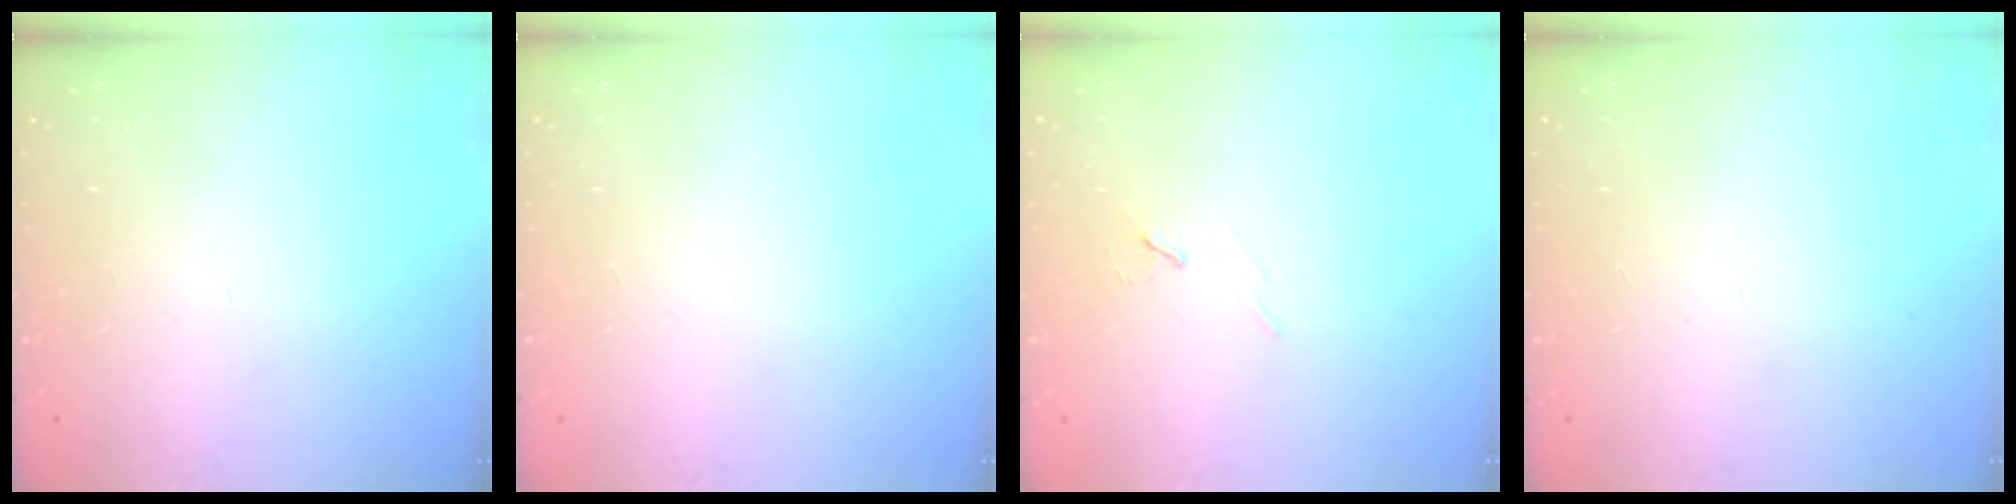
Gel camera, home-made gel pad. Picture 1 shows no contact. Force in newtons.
{"total": 0.0}
{"total": 6.0, "press": 5.3, "slide": 2.8}
{"total": 0.0}